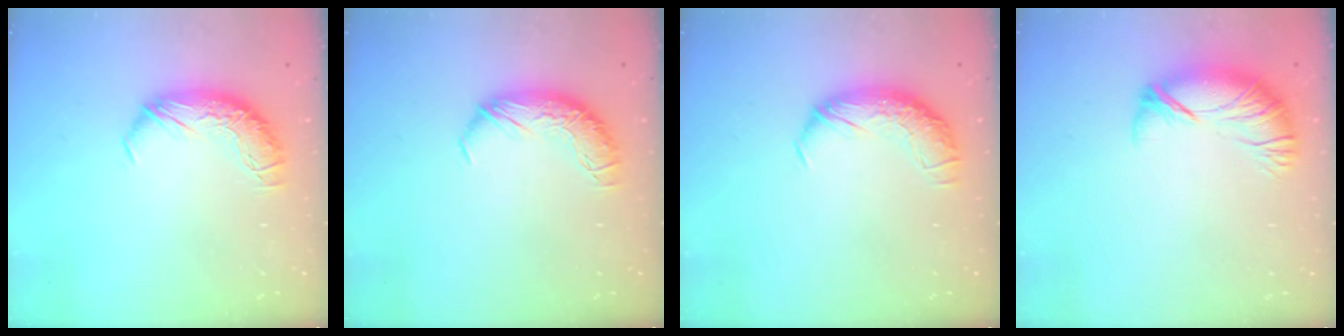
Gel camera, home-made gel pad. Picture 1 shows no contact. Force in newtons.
{"total": 0.0}
{"total": 1.7, "press": 0.6, "slide": 1.6}
{"total": 2.8, "press": 1.9, "slide": 2.0}